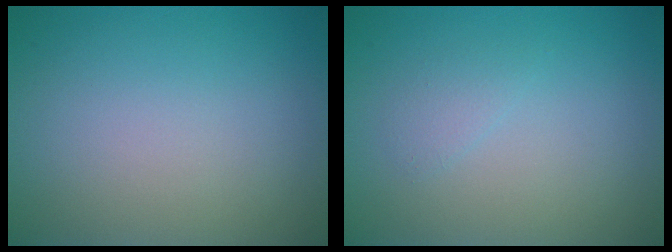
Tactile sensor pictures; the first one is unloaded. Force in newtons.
{"total": 0.9, "press": 0.9, "slide": 0.1}